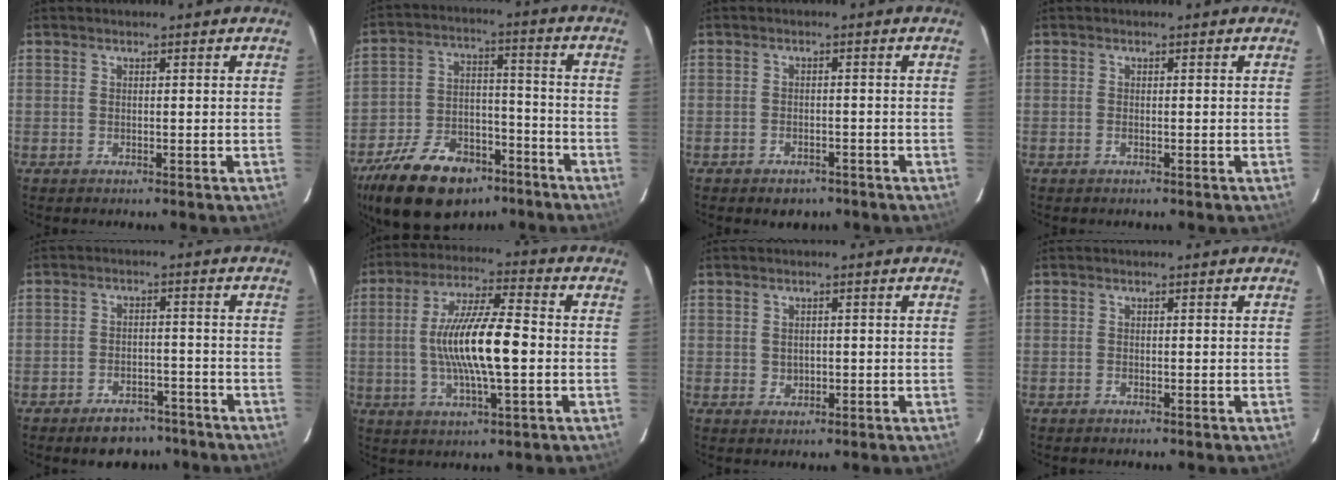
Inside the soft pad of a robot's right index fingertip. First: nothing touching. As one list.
[{"total": 20.7, "force": [-13.9, 11.2, 10.5], "torque": [-0.229, 0.009, -0.218]}, {"total": 4.0, "force": [-2.8, 2.5, 1.2], "torque": [-0.028, 0.004, -0.034]}, {"total": 0.0}, {"total": 8.4, "force": [-6.7, 4.3, 2.9], "torque": [-0.063, 0.020, -0.084]}, {"total": 13.9, "force": [-1.1, 2.6, 13.6], "torque": [-0.255, 0.004, -0.022]}, {"total": 1.0, "force": [0.1, 0.9, 0.3], "torque": [-0.001, 0.000, 0.003]}, {"total": 0.0}]